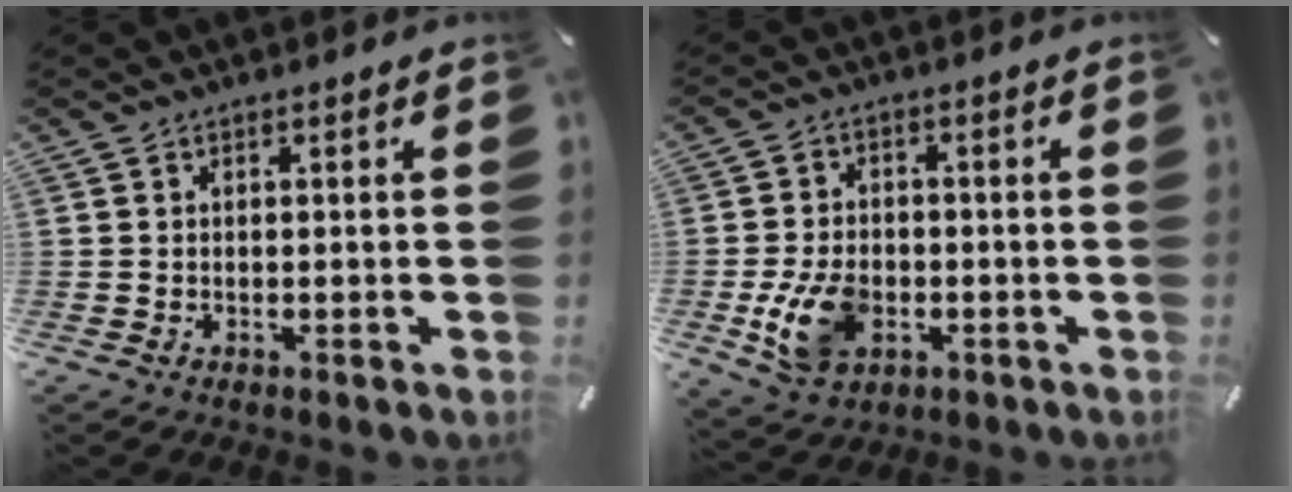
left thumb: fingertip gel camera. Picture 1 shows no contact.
{"total": 10.4, "force": [-2.7, 7.3, 6.9], "torque": [-0.143, 0.005, -0.046]}